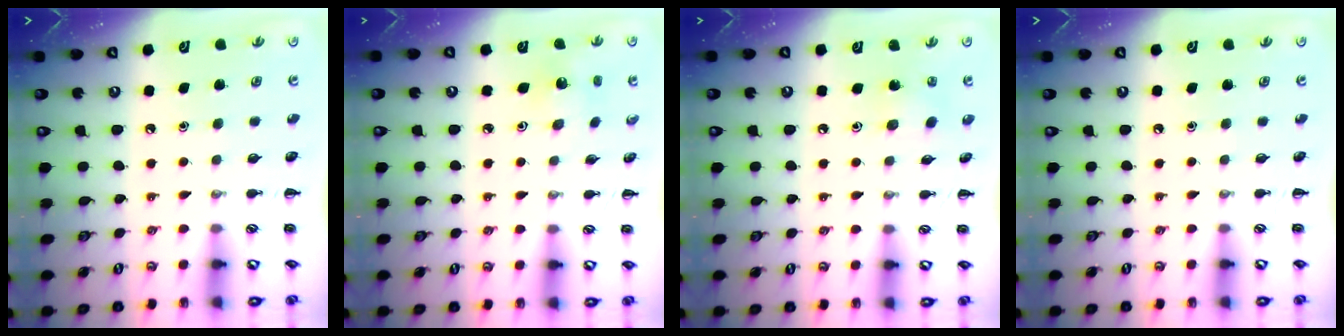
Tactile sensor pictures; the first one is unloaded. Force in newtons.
{"total": 2.3, "press": 2.2, "slide": 0.7}
{"total": 3.4, "press": 3.3, "slide": 0.9}
{"total": 0.0}